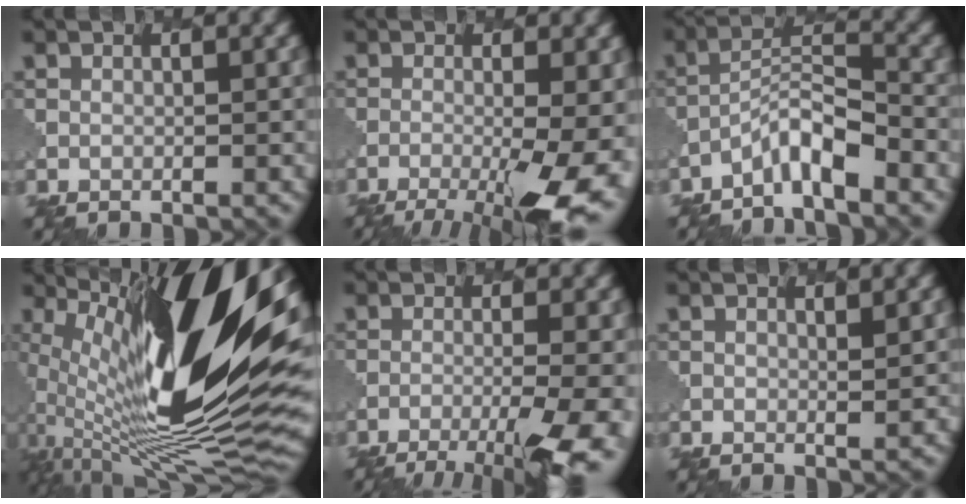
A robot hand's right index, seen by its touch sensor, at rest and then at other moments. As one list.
[{"total": 9.4, "force": [-3.8, 2.6, 8.2], "torque": [-0.121, -0.018, -0.049]}, {"total": 4.1, "force": [-3.0, 0.8, 2.6], "torque": [-0.046, 0.009, -0.060]}, {"total": 17.7, "force": [5.0, 6.6, 15.6], "torque": [-0.277, -0.004, 0.094]}, {"total": 7.4, "force": [-4.2, 1.5, 5.9], "torque": [-0.088, -0.013, -0.060]}, {"total": 1.1, "force": [1.0, 0.1, 0.5], "torque": [-0.007, -0.002, 0.020]}]